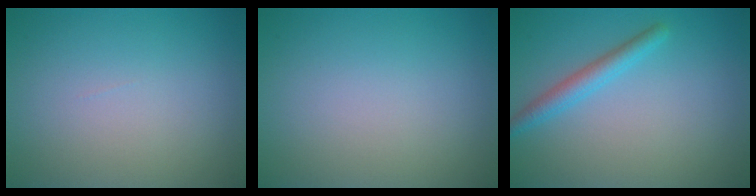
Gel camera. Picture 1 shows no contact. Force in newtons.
{"total": 0.0}
{"total": 2.3, "press": 2.3, "slide": 0.1}